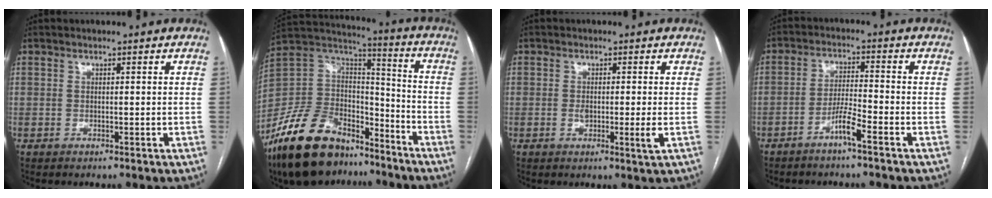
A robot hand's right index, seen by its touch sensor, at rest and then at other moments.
{"total": 21.7, "force": [-15.5, 10.4, 11.0], "torque": [-0.240, 0.031, -0.275]}
{"total": 3.7, "force": [-0.7, 0.3, 3.6], "torque": [-0.061, -0.009, -0.011]}
{"total": 4.5, "force": [-3.0, -0.1, 3.4], "torque": [-0.067, 0.002, -0.059]}